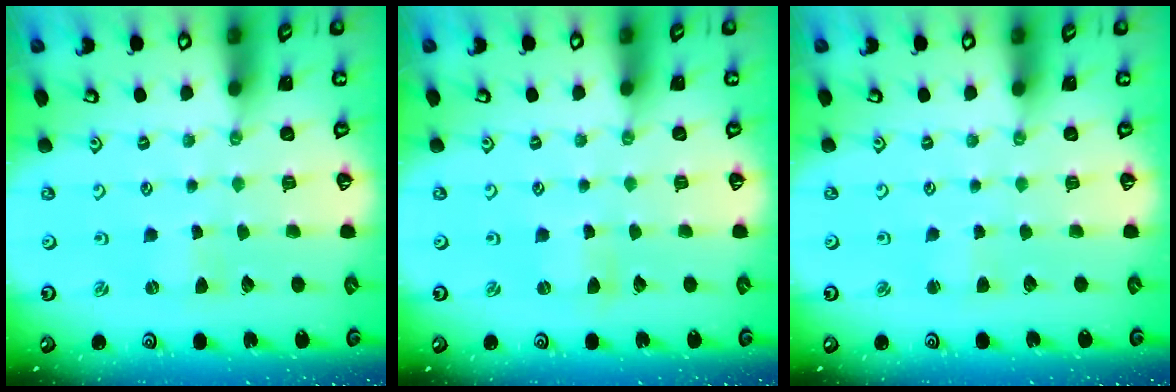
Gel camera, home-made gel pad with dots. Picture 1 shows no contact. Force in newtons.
{"total": 0.7, "press": 0.6, "slide": 0.3}
{"total": 1.6, "press": 1.6, "slide": 0.2}